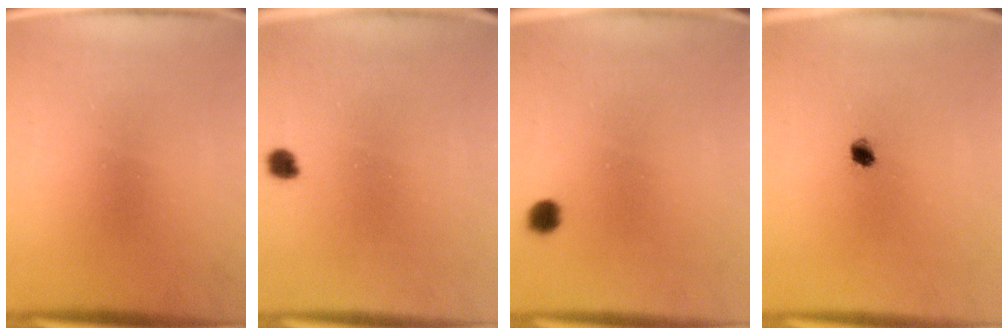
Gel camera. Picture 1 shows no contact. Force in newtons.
{"total": 1.8}
{"total": 1.8}
{"total": 2.1}